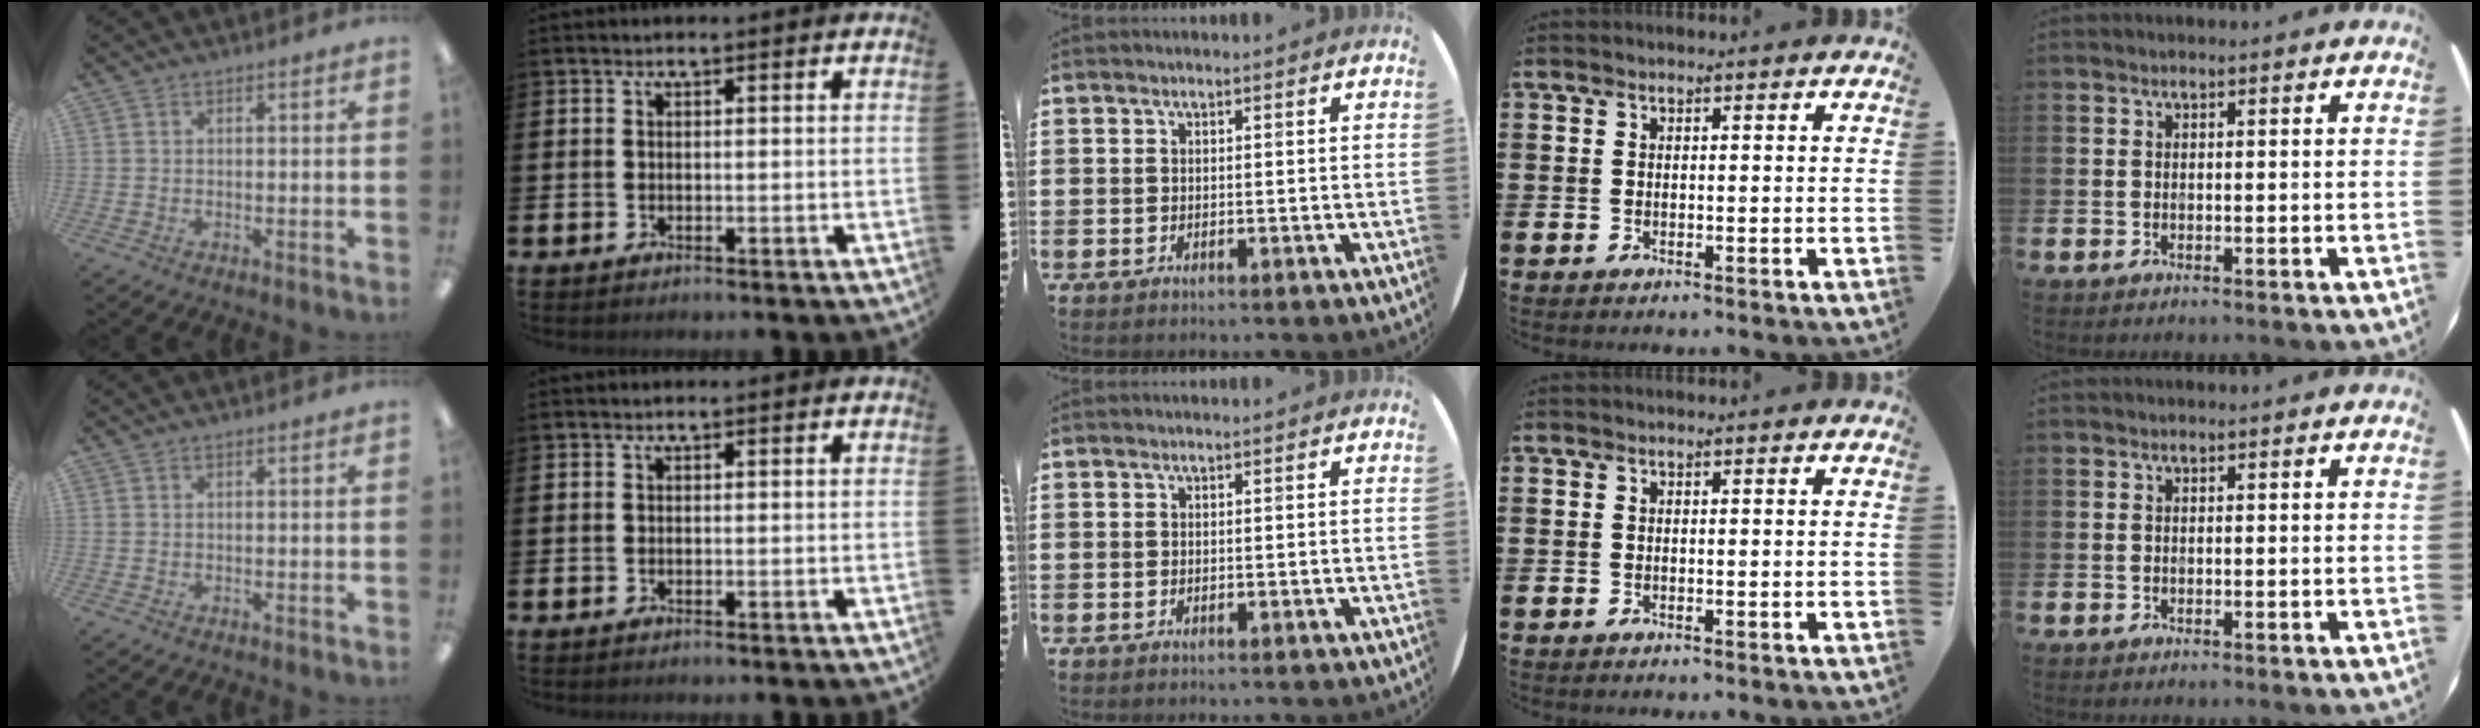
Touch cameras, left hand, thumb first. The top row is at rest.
{}